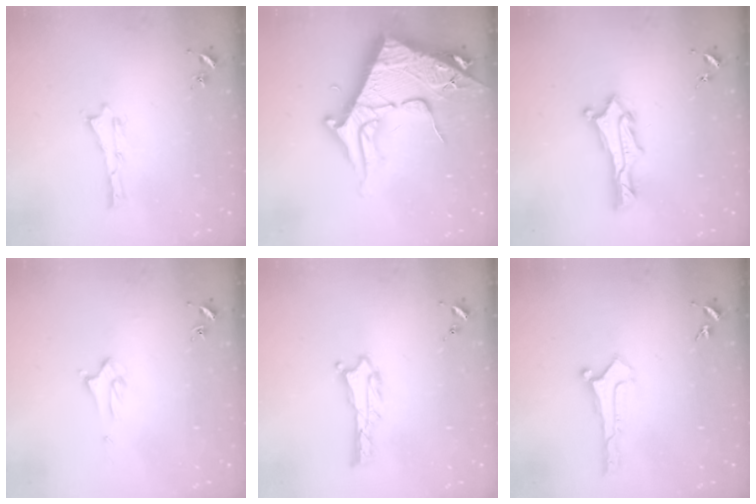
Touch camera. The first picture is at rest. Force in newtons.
{"total": 12.0, "press": 11.9, "slide": 1.4}
{"total": 2.4, "press": 2.4, "slide": 0.3}
{"total": 1.9, "press": 1.9, "slide": 0.1}
{"total": 0.9, "press": 0.8, "slide": 0.1}
{"total": 0.0}